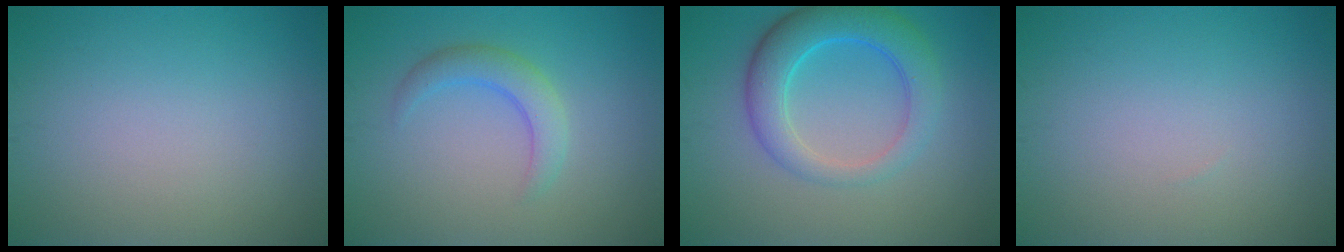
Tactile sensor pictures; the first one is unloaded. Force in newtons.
{"total": 2.7, "press": 2.7, "slide": 0.2}
{"total": 5.5, "press": 5.5, "slide": 0.2}
{"total": 0.0}